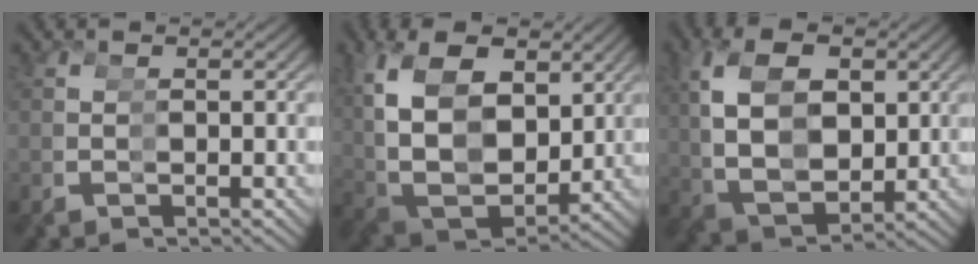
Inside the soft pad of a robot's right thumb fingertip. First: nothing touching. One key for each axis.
{"total": 10.3, "fx": 1.6, "fy": 8.2, "fz": 6.0, "tx": -0.160, "ty": -0.036, "tz": 0.042}
{"total": 7.5, "fx": 1.6, "fy": 5.6, "fz": 4.6, "tx": -0.122, "ty": -0.017, "tz": 0.043}